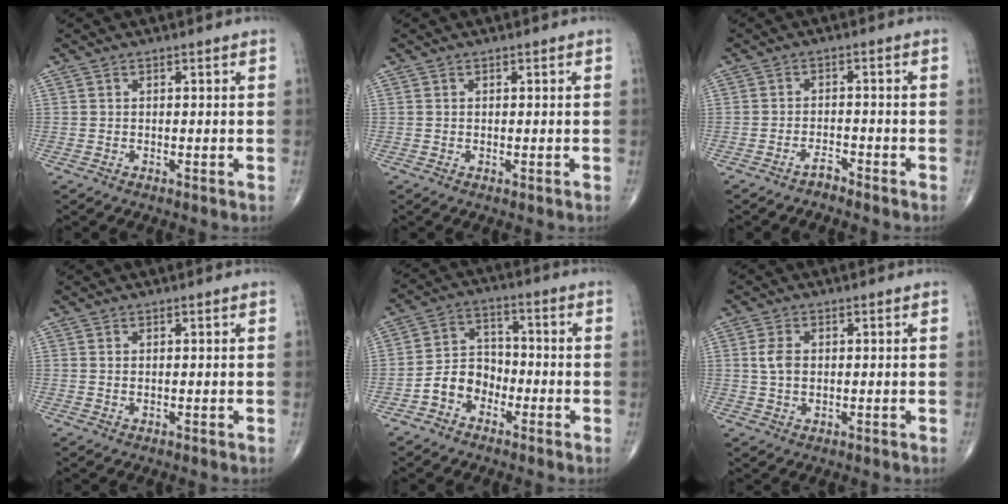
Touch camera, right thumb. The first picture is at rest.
{"total": 0.0}
{"total": 1.8, "force": [-1.7, 0.3, 0.4], "torque": [-0.005, 0.009, -0.033]}
{"total": 0.6, "force": [0.2, 0.3, 0.5], "torque": [-0.009, 0.000, 0.004]}
{"total": 7.4, "force": [-3.4, 5.7, 3.3], "torque": [-0.037, 0.038, -0.071]}
{"total": 4.0, "force": [0.5, 2.6, 3.1], "torque": [-0.060, -0.002, 0.009]}